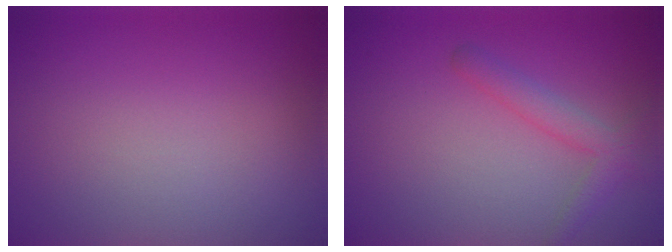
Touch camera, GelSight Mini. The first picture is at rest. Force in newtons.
{"total": 2.3, "press": 2.3, "slide": 0.1}